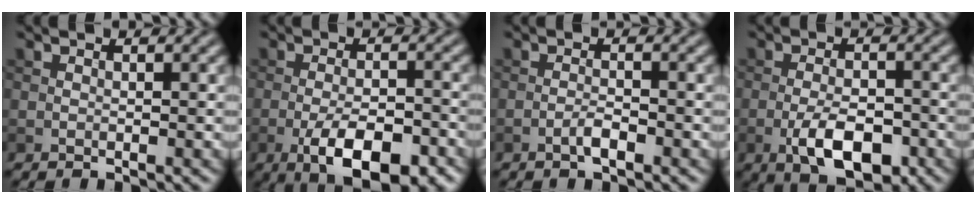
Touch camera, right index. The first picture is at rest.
{"total": 7.5, "force": [-3.7, 2.8, 5.9], "torque": [-0.096, -0.004, -0.059]}
{"total": 1.5, "force": [-0.9, 0.3, 1.2], "torque": [-0.022, 0.003, -0.020]}
{"total": 5.7, "force": [-2.5, 2.5, 4.5], "torque": [-0.079, -0.002, -0.045]}